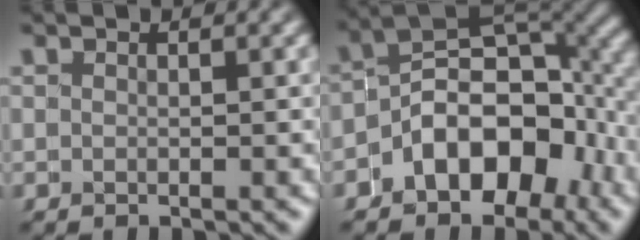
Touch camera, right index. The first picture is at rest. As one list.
[{"total": 7.4, "force": [-1.5, 4.3, 5.9], "torque": [-0.087, 0.007, -0.026]}]